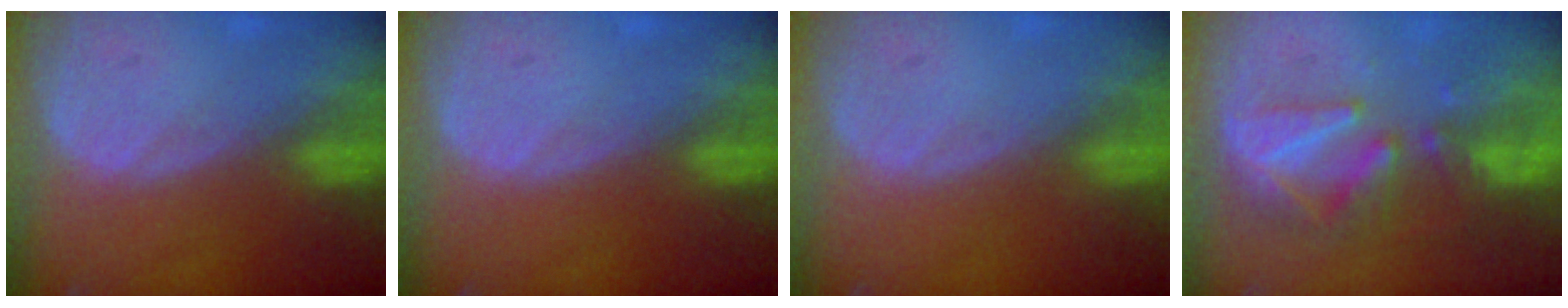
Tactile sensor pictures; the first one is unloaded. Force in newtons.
{"total": 0.0}
{"total": 0.0}
{"total": 8.4, "press": 8.1, "slide": 2.0}